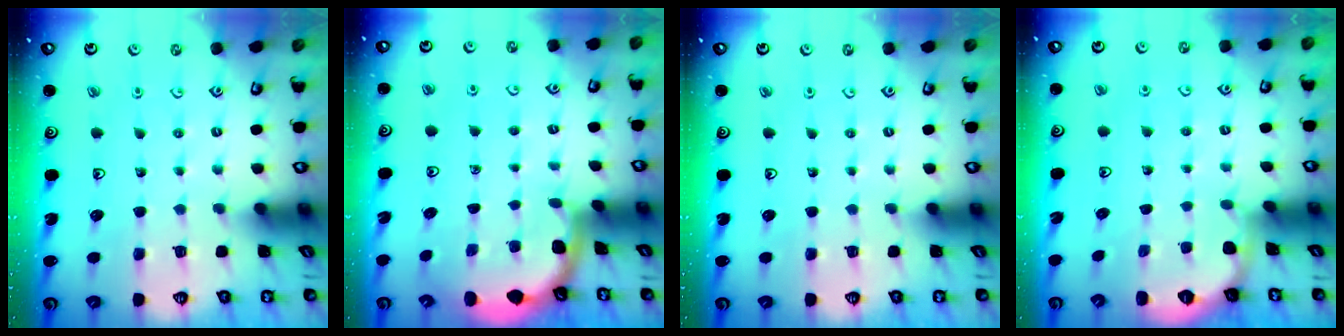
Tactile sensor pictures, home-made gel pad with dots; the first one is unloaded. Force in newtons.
{"total": 1.9, "press": 1.9, "slide": 0.0}
{"total": 0.0}
{"total": 0.0}